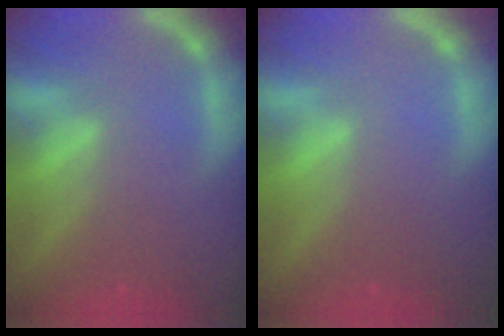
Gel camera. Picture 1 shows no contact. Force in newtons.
{"total": 0.0}